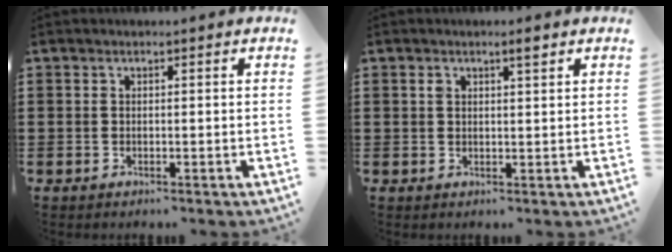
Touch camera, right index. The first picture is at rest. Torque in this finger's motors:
{"motor_torque": [0.13, -0.12, 0.10, 0.02]}